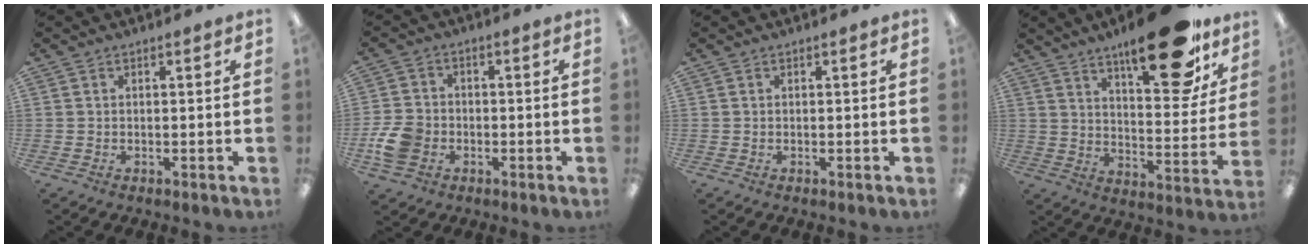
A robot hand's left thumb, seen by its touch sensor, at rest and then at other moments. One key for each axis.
{"total": 8.4, "fx": -2.6, "fy": 6.5, "fz": 4.6, "tx": -0.097, "ty": 0.014, "tz": -0.049}
{"total": 0.0}
{"total": 23.4, "fx": 16.0, "fy": 8.3, "fz": 15.0, "tx": -0.199, "ty": -0.098, "tz": 0.256}